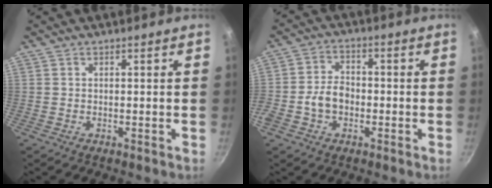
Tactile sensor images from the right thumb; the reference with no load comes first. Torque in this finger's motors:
{"motor_torque": [1.12, 1.12, 1.01, -0.27, 0.08]}